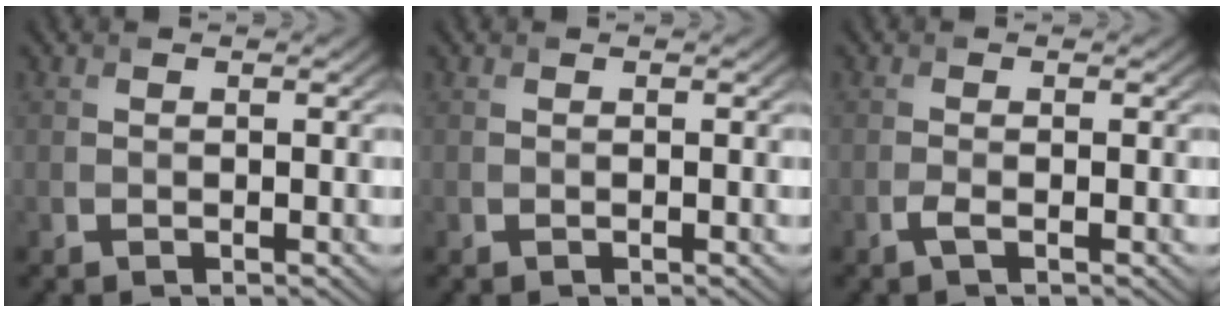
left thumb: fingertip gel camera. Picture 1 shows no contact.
{"total": 0.0}
{"total": 1.2, "force": [-0.6, 0.2, 1.0], "torque": [-0.024, 0.001, -0.015]}